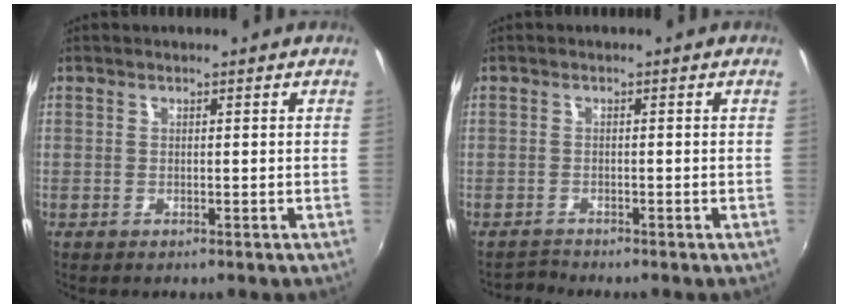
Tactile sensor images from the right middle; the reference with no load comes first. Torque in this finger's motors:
{"motor_torque": [-0.87, -1.27, -0.04, -0.02]}